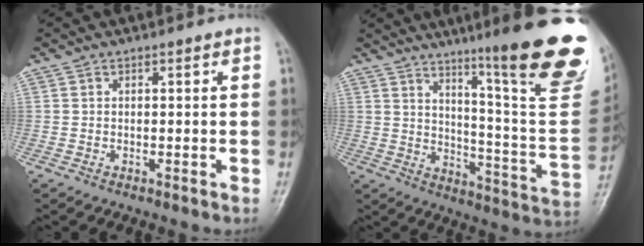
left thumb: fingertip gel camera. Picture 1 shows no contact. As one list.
[{"total": 25.5, "force": [15.3, 2.9, 20.3], "torque": [-0.237, -0.086, 0.216]}]